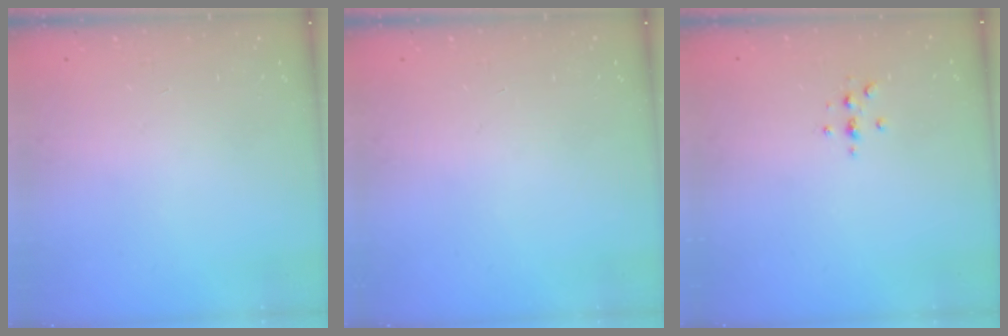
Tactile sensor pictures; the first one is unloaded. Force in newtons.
{"total": 0.0}
{"total": 2.2, "press": 2.1, "slide": 0.2}